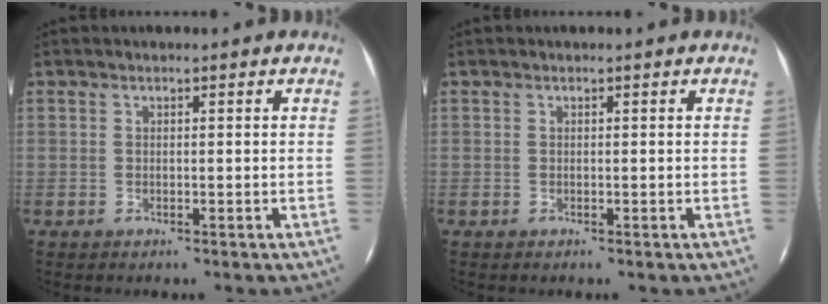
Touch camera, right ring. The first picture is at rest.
{"total": 0.0}